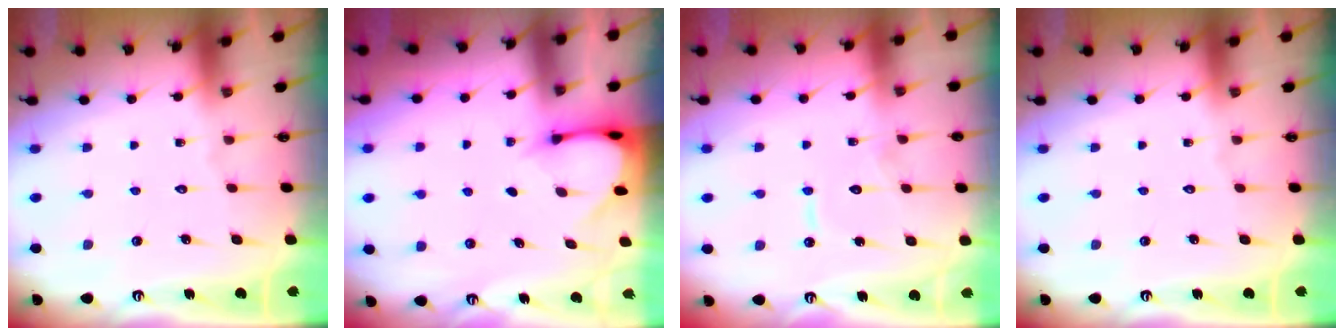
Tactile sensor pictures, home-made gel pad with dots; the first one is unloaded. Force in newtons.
{"total": 3.1, "press": 3.1, "slide": 0.2}
{"total": 7.4, "press": 7.3, "slide": 0.7}
{"total": 0.0}